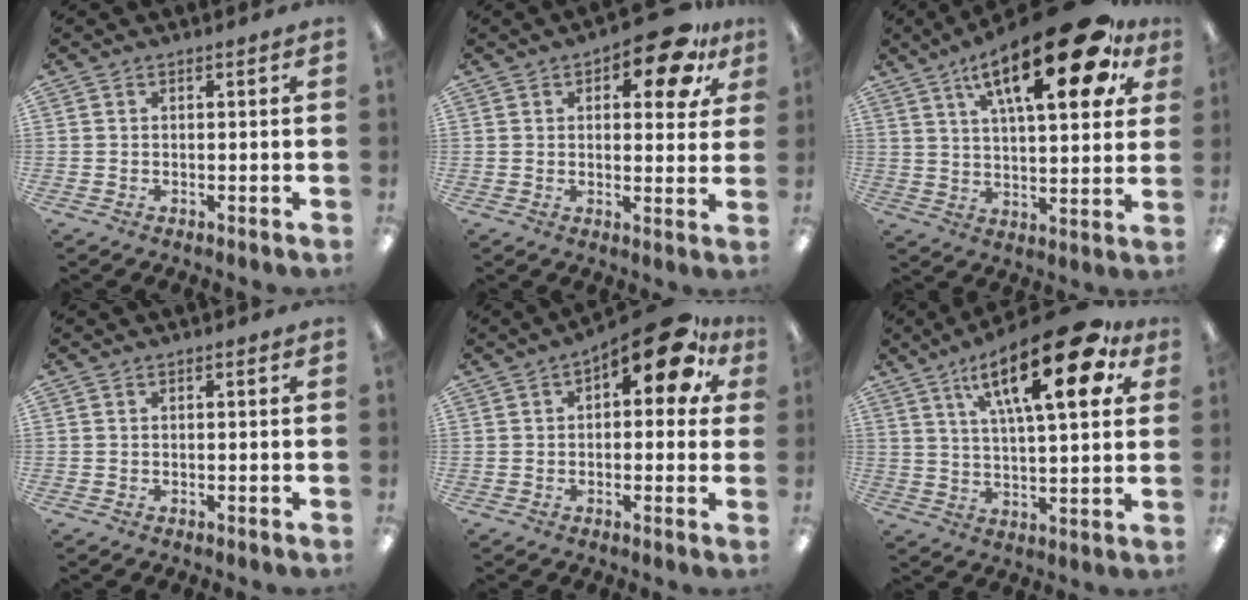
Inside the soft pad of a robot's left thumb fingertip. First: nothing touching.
{"total": 11.4, "force": [6.3, 4.8, 8.2], "torque": [-0.089, -0.028, 0.097]}
{"total": 25.0, "force": [13.1, 8.6, 19.5], "torque": [-0.296, -0.053, 0.202]}
{"total": 0.6, "force": [0.1, 0.1, 0.5], "torque": [-0.011, 0.001, 0.001]}
{"total": 14.0, "force": [6.9, 5.8, 10.7], "torque": [-0.138, -0.033, 0.106]}
{"total": 23.3, "force": [11.9, 7.7, 18.5], "torque": [-0.281, -0.048, 0.181]}